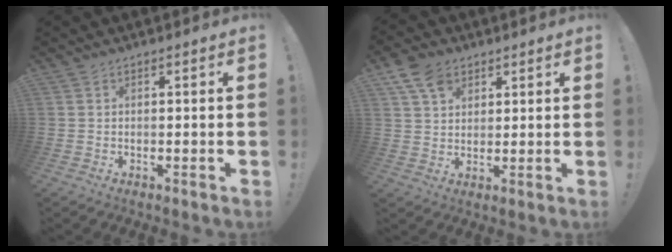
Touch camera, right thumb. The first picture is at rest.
{"total": 8.6, "force": [4.8, 5.9, 4.0], "torque": [-0.067, -0.013, 0.094]}